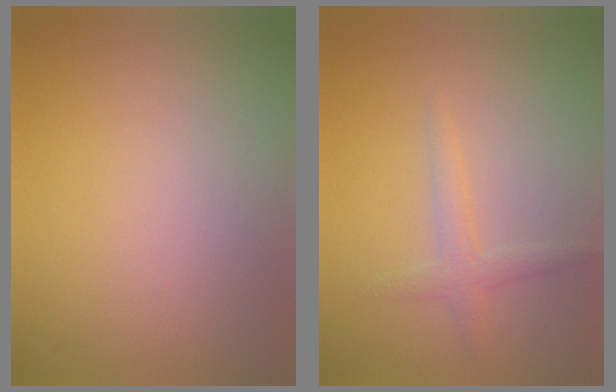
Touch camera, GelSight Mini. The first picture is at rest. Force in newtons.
{"total": 1.8, "press": 1.8, "slide": 0.1}